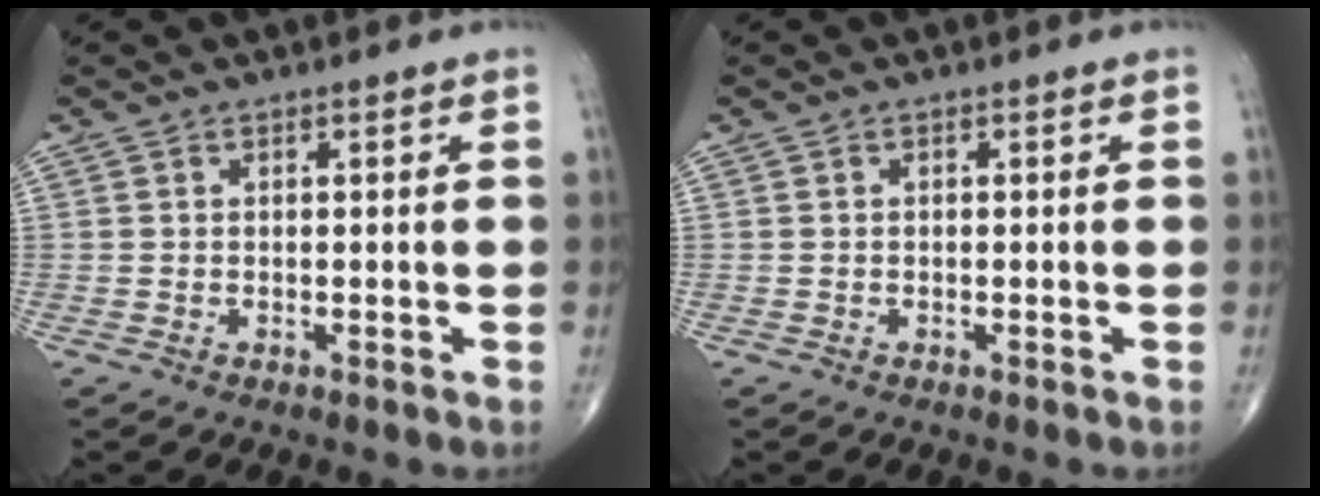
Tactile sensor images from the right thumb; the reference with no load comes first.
{"total": 0.0}